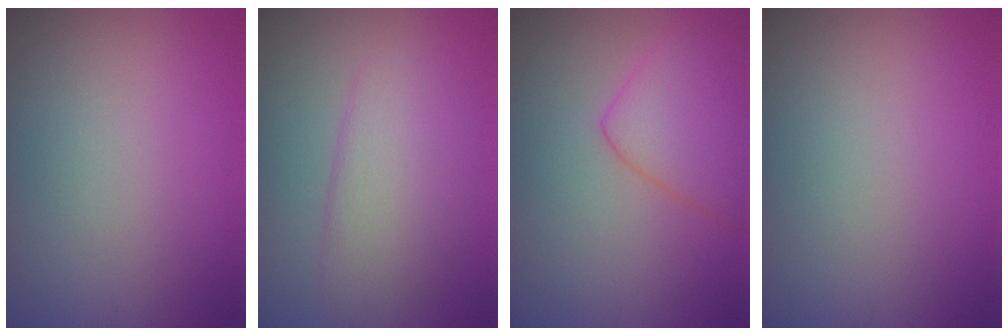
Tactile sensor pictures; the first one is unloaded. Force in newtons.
{"total": 4.2, "press": 4.2, "slide": 0.2}
{"total": 5.2, "press": 5.2, "slide": 0.2}
{"total": 0.0}